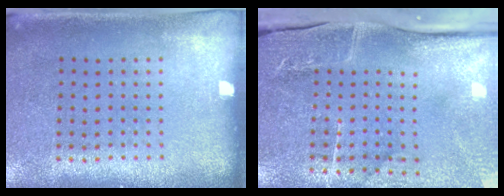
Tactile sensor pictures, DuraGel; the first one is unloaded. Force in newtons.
{"total": 4.6, "press": 4.0, "slide": 2.4}